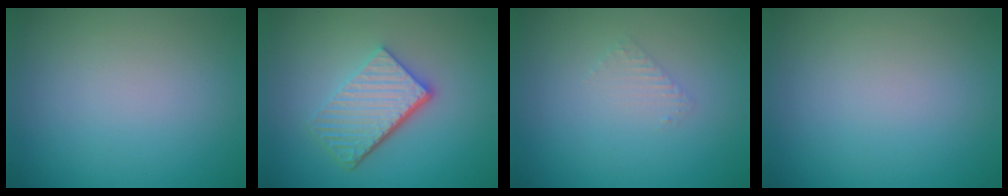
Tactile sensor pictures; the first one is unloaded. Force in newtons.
{"total": 5.3, "press": 3.8, "slide": 3.7}
{"total": 0.9, "press": 0.9, "slide": 0.2}
{"total": 0.0}